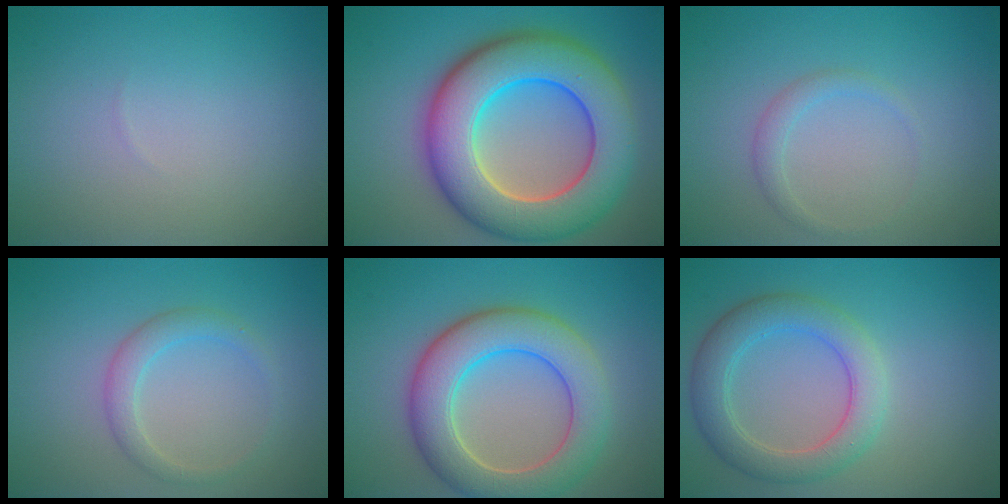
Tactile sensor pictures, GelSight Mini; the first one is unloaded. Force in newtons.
{"total": 12.3, "press": 12.3, "slide": 0.5}
{"total": 1.3, "press": 1.3, "slide": 0.0}
{"total": 2.1, "press": 2.1, "slide": 0.2}
{"total": 7.8, "press": 7.8, "slide": 0.7}
{"total": 4.6, "press": 4.6, "slide": 0.1}